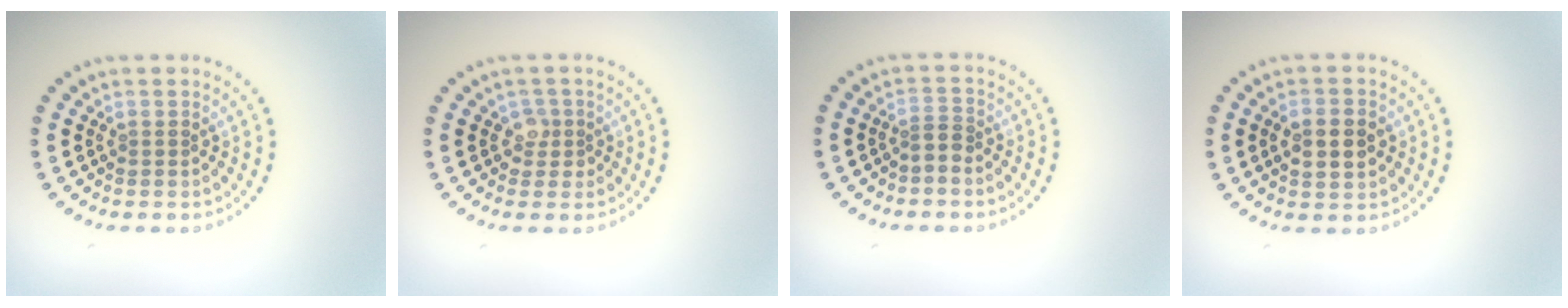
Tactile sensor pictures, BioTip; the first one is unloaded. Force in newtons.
{"total": 1.6, "press": 1.3, "slide": 1.0}
{"total": 1.3, "press": 0.8, "slide": 1.1}
{"total": 3.9, "press": 3.9, "slide": 0.1}